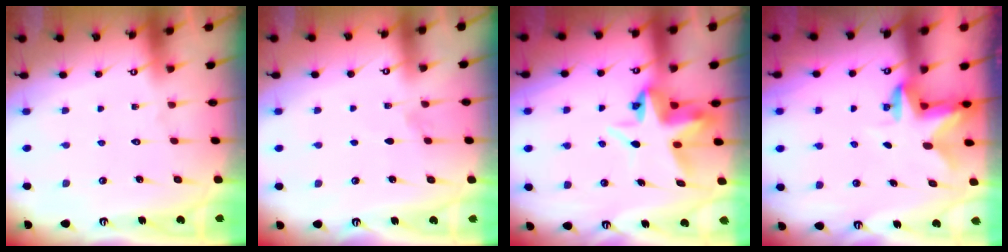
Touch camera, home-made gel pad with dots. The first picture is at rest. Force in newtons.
{"total": 5.1, "press": 4.5, "slide": 2.5}
{"total": 7.3, "press": 7.1, "slide": 1.7}
{"total": 2.7, "press": 2.7, "slide": 0.5}